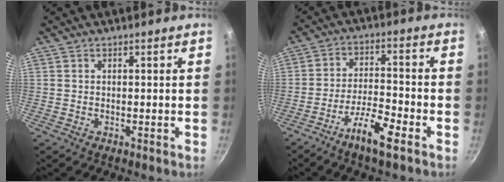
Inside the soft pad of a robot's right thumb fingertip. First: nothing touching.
{"total": 8.4, "force": [-5.3, 1.7, 6.4], "torque": [-0.119, 0.034, -0.097]}